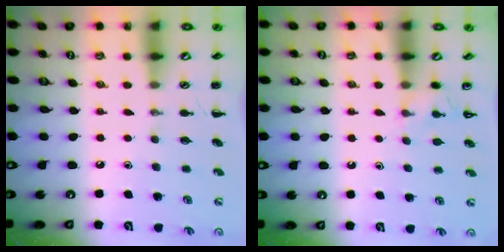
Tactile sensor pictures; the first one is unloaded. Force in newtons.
{"total": 3.7, "press": 3.4, "slide": 1.4}